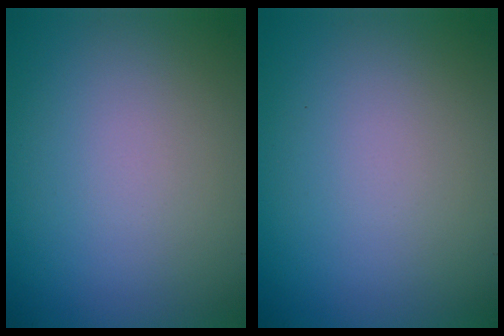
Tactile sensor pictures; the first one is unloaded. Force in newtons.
{"total": 0.0}